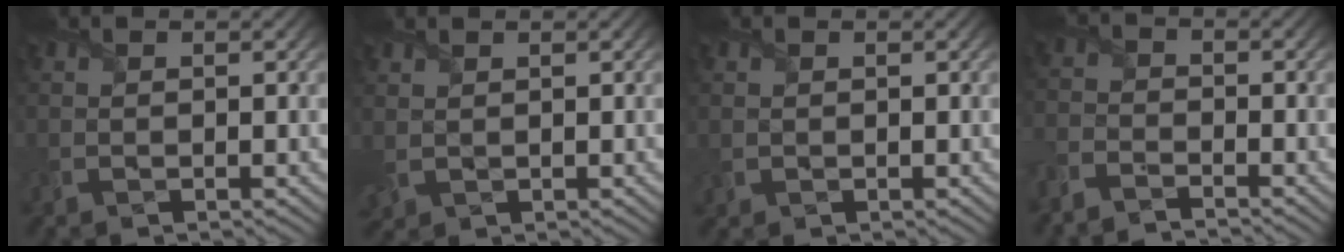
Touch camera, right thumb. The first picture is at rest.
{"total": 1.7, "force": [1.1, 1.1, 0.7], "torque": [-0.028, 0.001, 0.025]}
{"total": 0.5, "force": [0.4, 0.4, 0.0], "torque": [-0.004, -0.003, 0.009]}
{"total": 3.6, "force": [-3.5, 0.6, 0.6], "torque": [-0.016, -0.006, -0.085]}